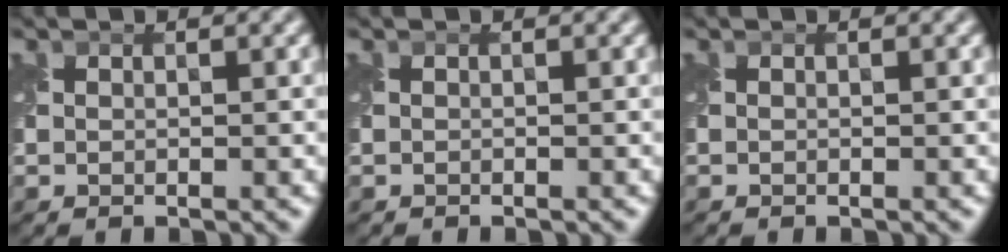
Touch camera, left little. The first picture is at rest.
{"total": 0.0}
{"total": 0.0}